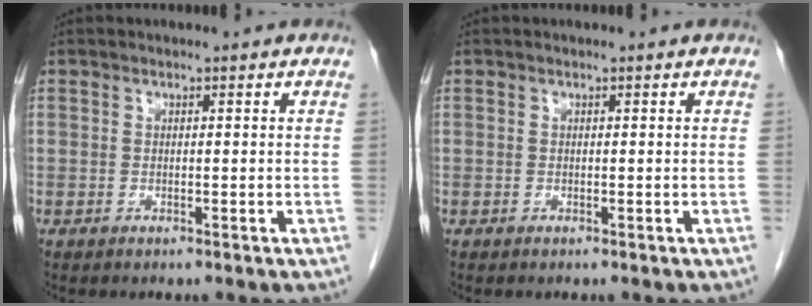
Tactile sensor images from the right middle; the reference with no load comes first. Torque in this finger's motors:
{"motor_torque": [-0.43, -0.01, -0.01, -0.01]}